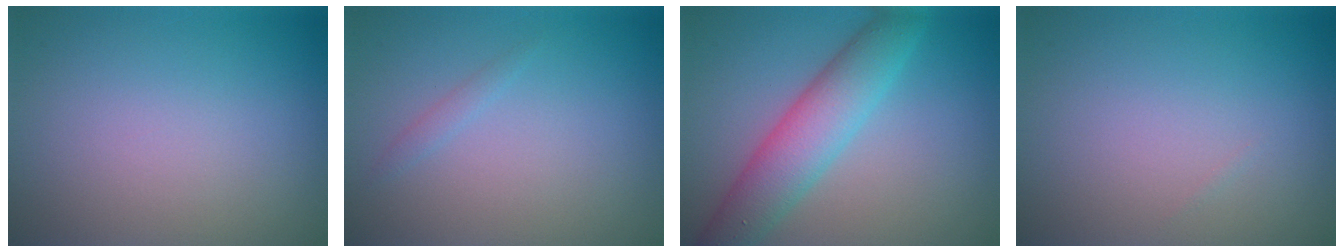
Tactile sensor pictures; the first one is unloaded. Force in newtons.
{"total": 0.7, "press": 0.7, "slide": 0.0}
{"total": 5.7, "press": 5.7, "slide": 0.1}
{"total": 0.0}